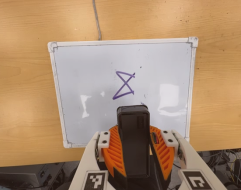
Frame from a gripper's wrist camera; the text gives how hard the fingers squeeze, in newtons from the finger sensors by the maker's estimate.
{"total": 12.2, "left": 11.7, "right": 12.7}